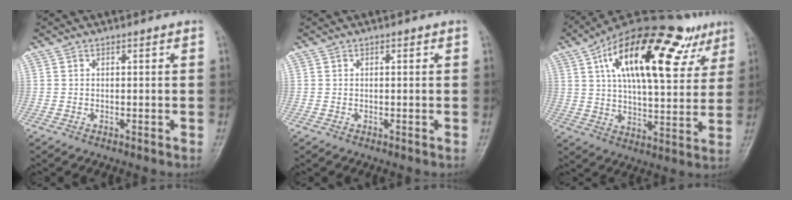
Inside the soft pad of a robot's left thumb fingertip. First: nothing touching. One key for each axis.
{"total": 0.0}
{"total": 27.8, "fx": 12.1, "fy": 12.0, "fz": 22.0, "tx": -0.316, "ty": 0.007, "tz": 0.186}